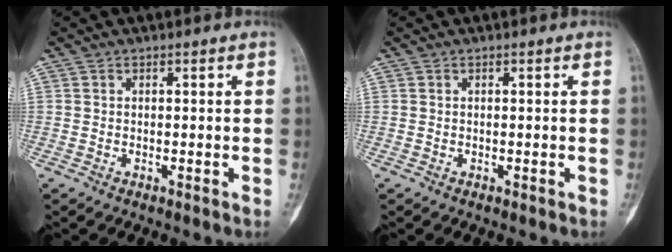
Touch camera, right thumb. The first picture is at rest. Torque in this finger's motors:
{"motor_torque": [0.43, 0.42, 0.10, -0.03, 0.01]}